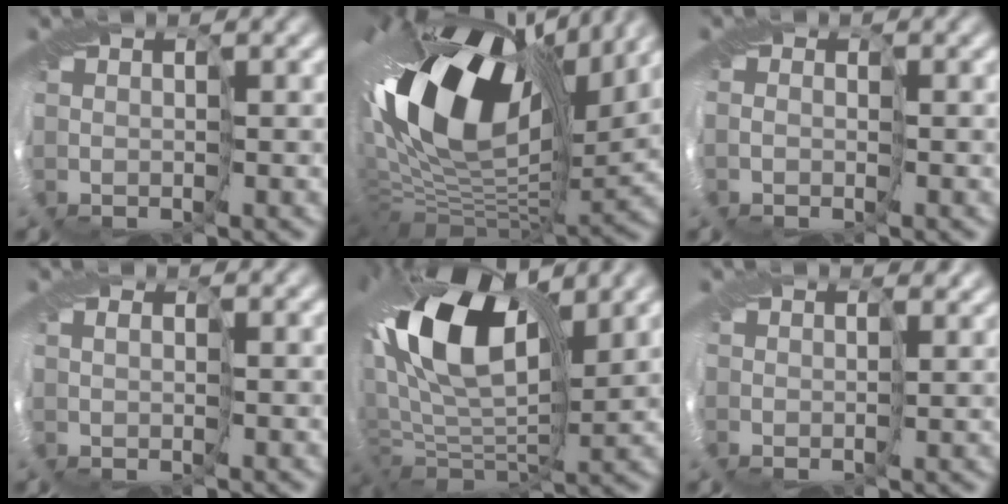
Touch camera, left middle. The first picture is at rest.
{"total": 17.8, "force": [4.3, 10.3, 13.8], "torque": [-0.260, 0.001, 0.073]}
{"total": 1.0, "force": [-0.4, 0.8, 0.4], "torque": [-0.002, -0.001, -0.006]}
{"total": 0.6, "force": [-0.1, 0.3, 0.5], "torque": [-0.010, 0.001, -0.001]}
{"total": 14.0, "force": [2.7, 7.5, 11.5], "torque": [-0.231, 0.014, 0.039]}
{"total": 2.3, "force": [2.0, 1.0, 0.3], "torque": [-0.010, 0.003, 0.028]}